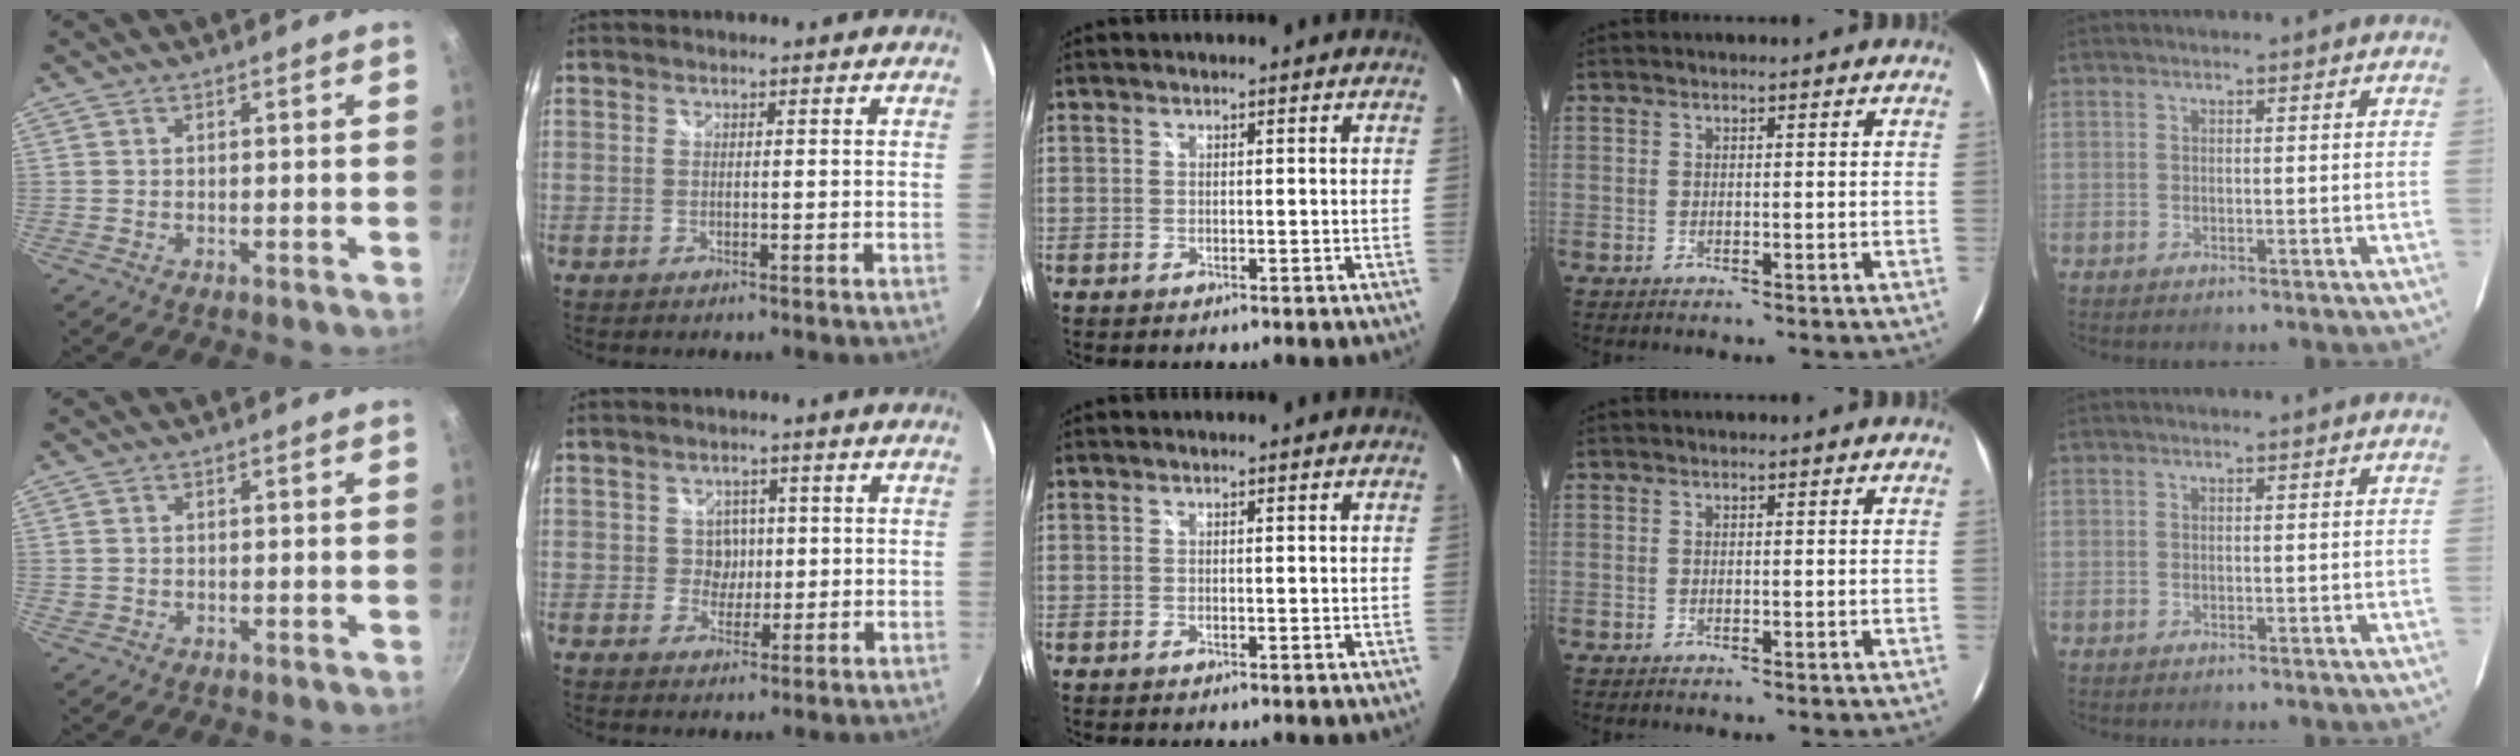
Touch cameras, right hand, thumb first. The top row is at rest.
{"thumb": {"total": 0.6, "force": [0.1, 0.6, 0.0], "torque": [0.002, 0.000, 0.005]}, "index": {"total": 2.9, "force": [0.0, 2.9, 0.3], "torque": [-0.003, 0.011, 0.001]}}